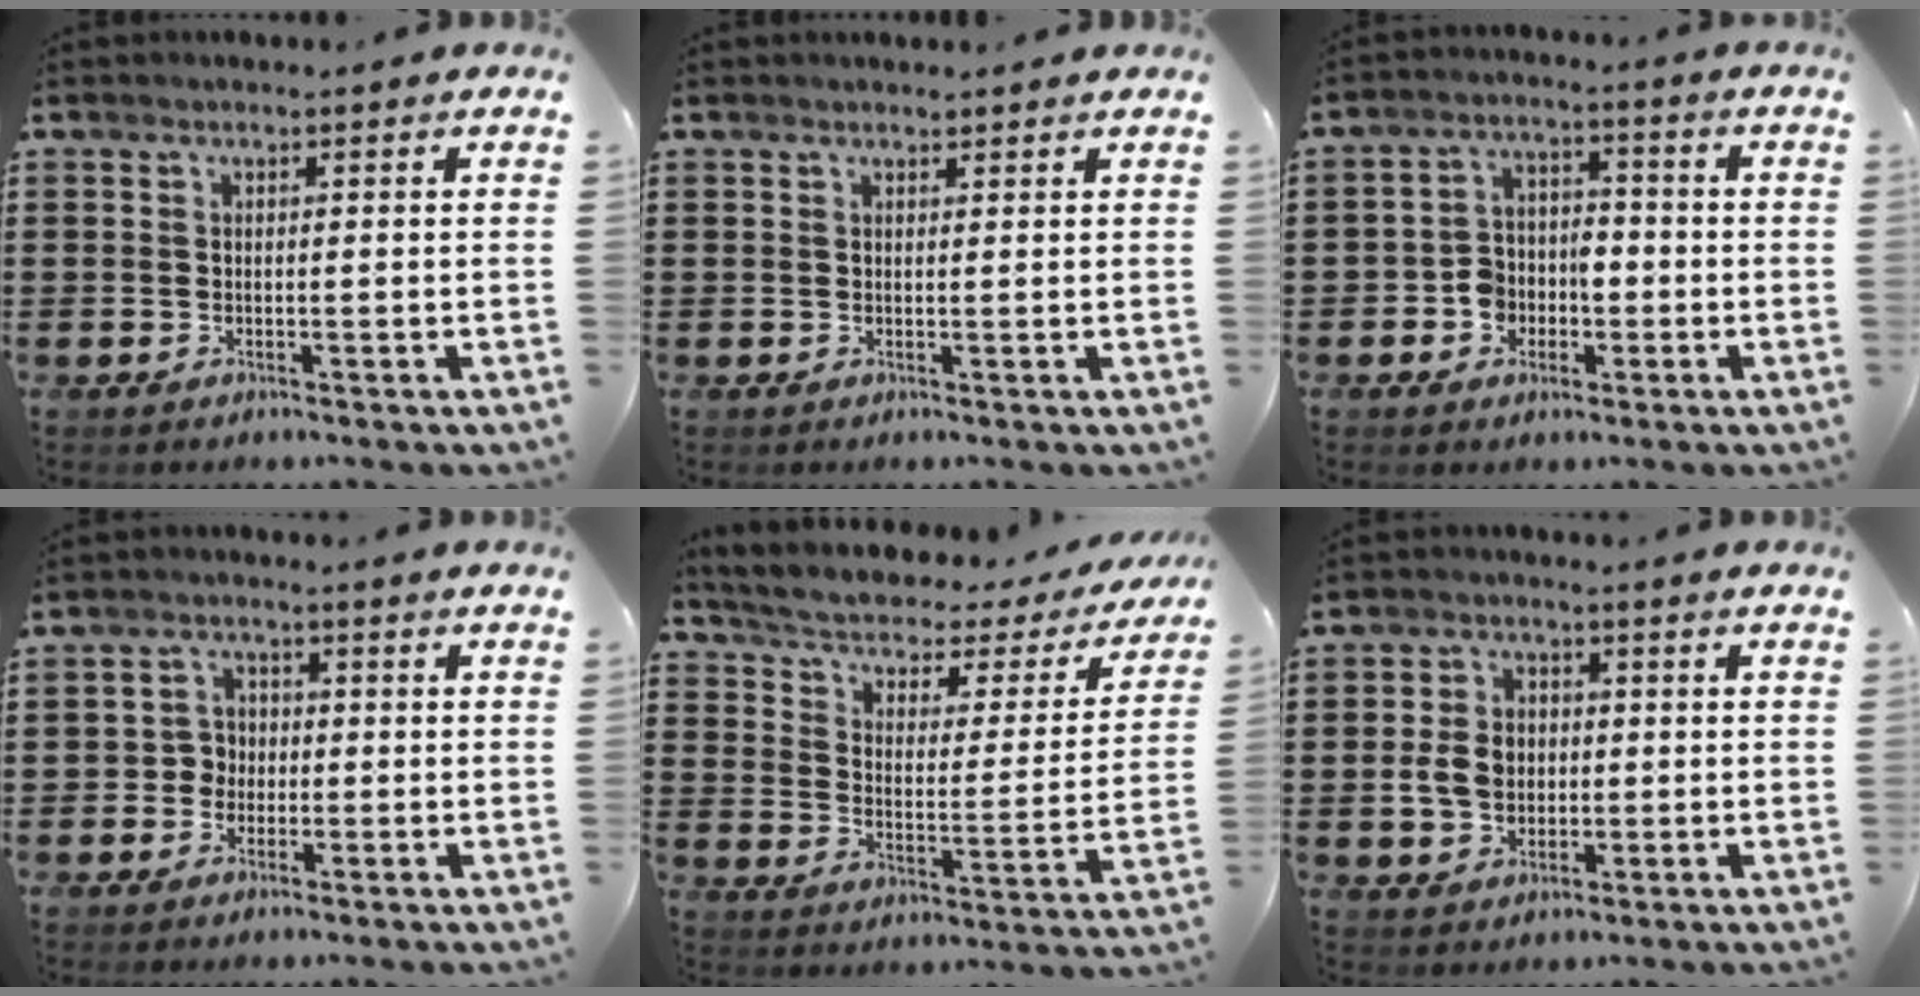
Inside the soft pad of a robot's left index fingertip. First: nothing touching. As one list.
[{"total": 0.9, "force": [0.9, 0.2, 0.1], "torque": [-0.003, 0.001, 0.017]}, {"total": 4.9, "force": [-2.1, 4.1, 1.7], "torque": [-0.041, 0.013, -0.042]}, {"total": 3.2, "force": [-0.9, 2.9, 1.0], "torque": [-0.031, 0.007, -0.022]}, {"total": 2.6, "force": [1.1, 1.7, 1.7], "torque": [-0.045, -0.015, 0.007]}, {"total": 5.7, "force": [-0.3, 4.5, 3.5], "torque": [-0.090, 0.008, -0.011]}]